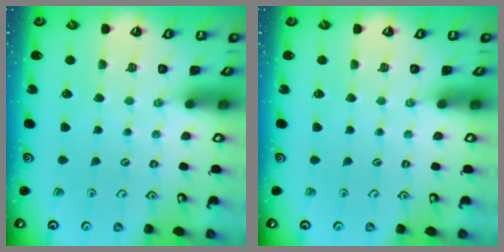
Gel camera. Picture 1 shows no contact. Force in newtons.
{"total": 0.0}